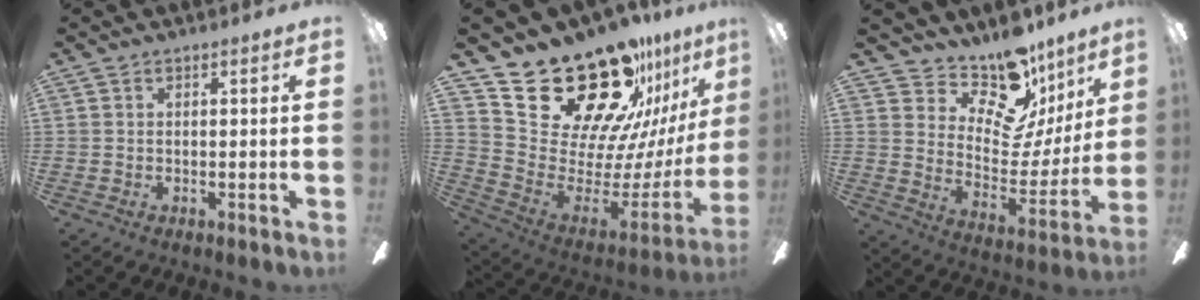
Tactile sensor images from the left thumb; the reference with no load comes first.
{"total": 27.9, "force": [21.2, 12.6, 13.2], "torque": [-0.188, -0.158, 0.406]}
{"total": 14.9, "force": [11.4, 7.5, 5.9], "torque": [-0.091, -0.105, 0.202]}